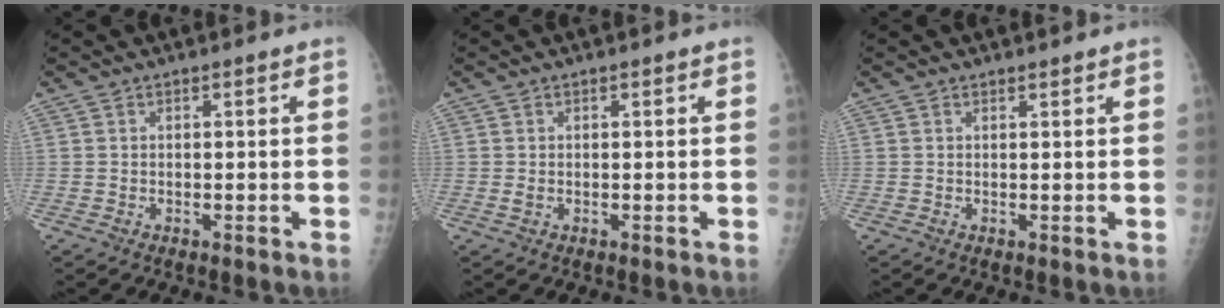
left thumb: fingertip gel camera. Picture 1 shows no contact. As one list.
[{"total": 1.0, "force": [0.1, 0.7, 0.8], "torque": [-0.015, 0.000, 0.002]}, {"total": 0.7, "force": [0.6, 0.3, 0.2], "torque": [-0.003, -0.005, 0.008]}]